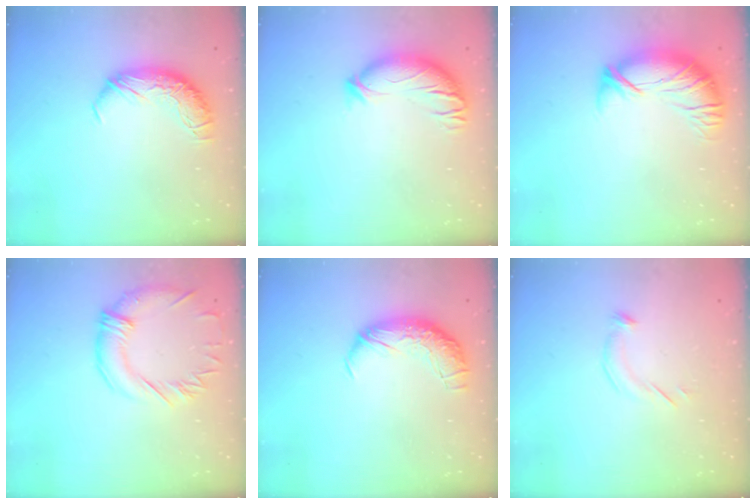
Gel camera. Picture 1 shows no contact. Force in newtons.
{"total": 2.8, "press": 2.0, "slide": 2.0}
{"total": 2.9, "press": 1.0, "slide": 2.7}
{"total": 1.9, "press": 1.6, "slide": 1.1}
{"total": 2.3, "press": 1.0, "slide": 2.1}
{"total": 5.1, "press": 5.0, "slide": 0.6}